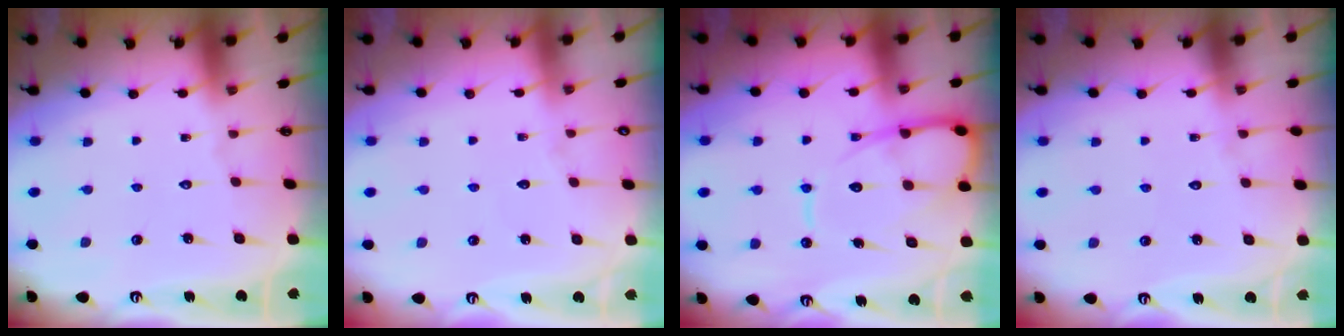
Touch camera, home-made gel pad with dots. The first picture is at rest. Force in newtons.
{"total": 3.2, "press": 3.2, "slide": 0.4}
{"total": 11.8, "press": 11.7, "slide": 1.3}
{"total": 4.5, "press": 4.5, "slide": 0.5}